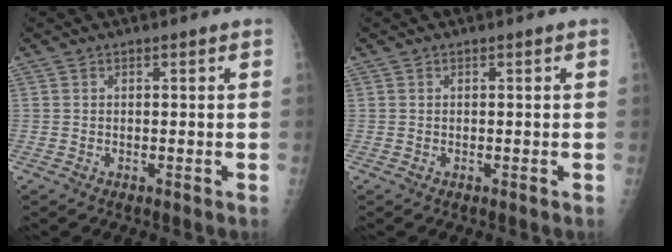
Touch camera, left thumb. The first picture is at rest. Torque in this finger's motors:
{"motor_torque": [-0.02, 0.02, 0.00, 0.00, 0.00]}